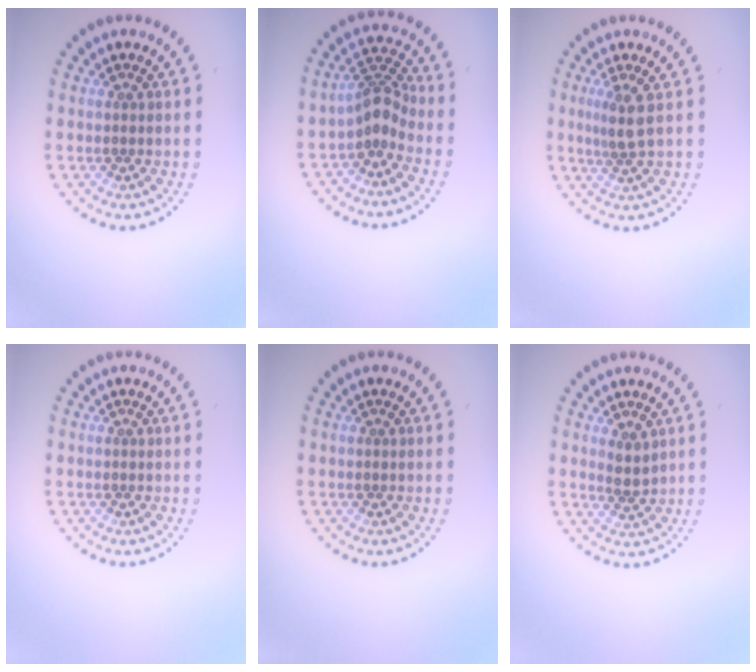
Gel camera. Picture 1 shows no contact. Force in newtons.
{"total": 2.8, "press": 2.0, "slide": 2.0}
{"total": 2.3, "press": 1.8, "slide": 1.4}
{"total": 0.0}
{"total": 0.0}
{"total": 1.8, "press": 1.4, "slide": 1.1}